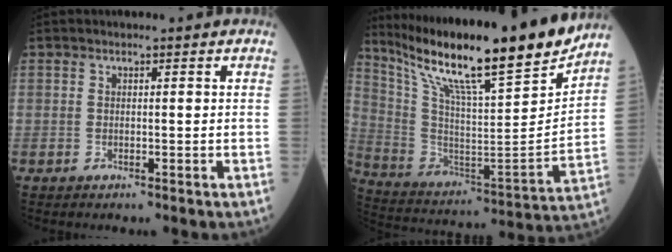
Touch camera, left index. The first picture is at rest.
{"total": 23.4, "force": [19.1, 0.7, 13.4], "torque": [-0.241, -0.026, 0.320]}